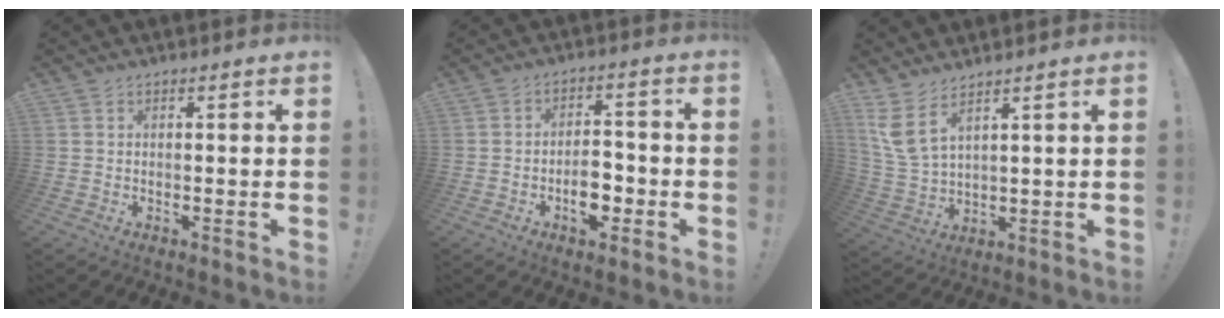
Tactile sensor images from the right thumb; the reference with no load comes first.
{"total": 7.6, "force": [-2.7, 4.7, 5.3], "torque": [-0.071, 0.016, -0.045]}
{"total": 7.2, "force": [5.1, 2.2, 4.5], "torque": [-0.105, -0.026, 0.098]}